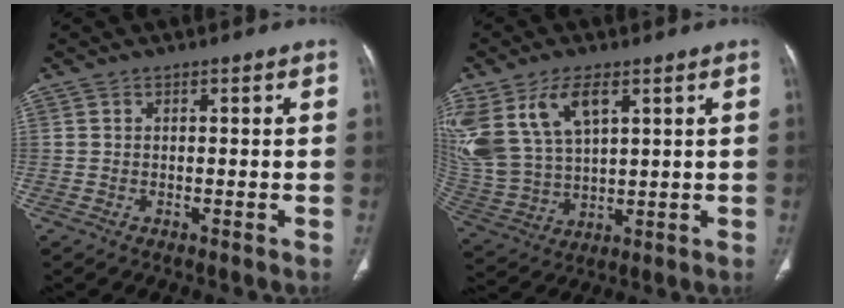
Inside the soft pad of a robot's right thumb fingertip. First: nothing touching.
{"total": 15.1, "force": [6.9, 8.0, 10.8], "torque": [-0.226, -0.017, 0.151]}